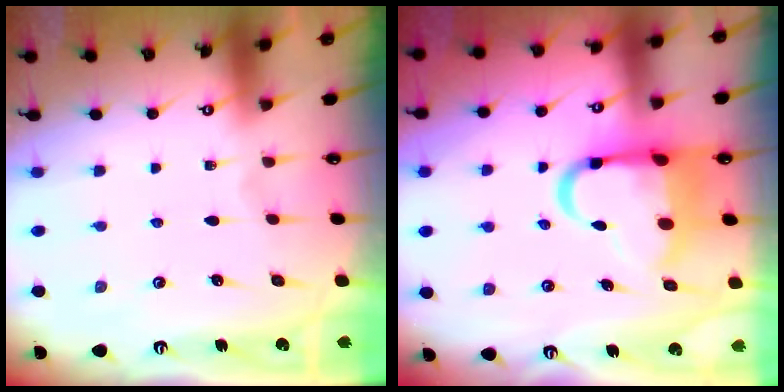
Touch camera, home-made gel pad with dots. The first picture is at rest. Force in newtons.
{"total": 13.2, "press": 12.9, "slide": 2.9}